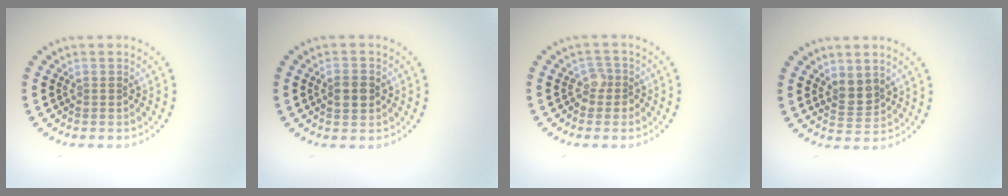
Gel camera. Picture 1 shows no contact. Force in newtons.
{"total": 2.6, "press": 2.6, "slide": 0.2}
{"total": 1.6, "press": 1.3, "slide": 0.9}
{"total": 2.0, "press": 1.8, "slide": 1.0}